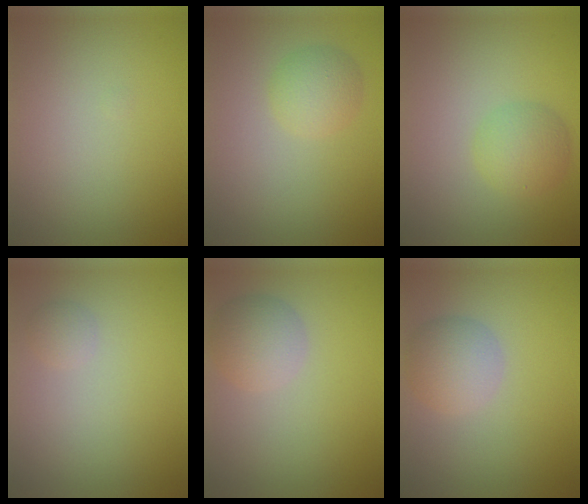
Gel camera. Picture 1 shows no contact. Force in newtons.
{"total": 2.6, "press": 2.6, "slide": 0.1}
{"total": 3.0, "press": 2.9, "slide": 0.2}
{"total": 1.0, "press": 1.0, "slide": 0.1}
{"total": 3.2, "press": 3.2, "slide": 0.1}
{"total": 3.4, "press": 3.4, "slide": 0.1}